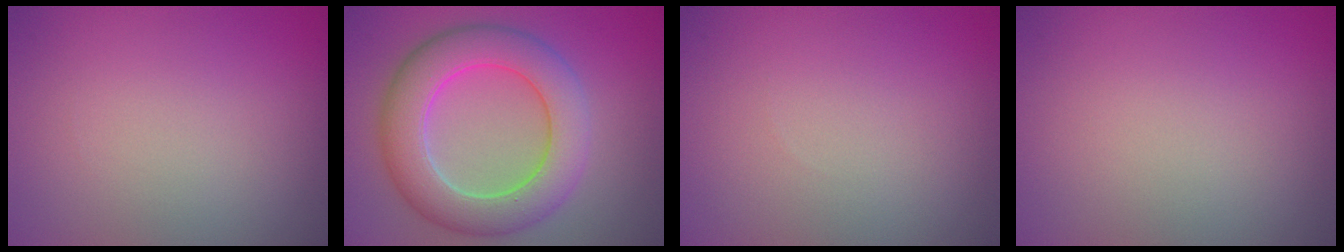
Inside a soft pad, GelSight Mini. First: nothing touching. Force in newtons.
{"total": 8.0, "press": 8.0, "slide": 0.1}
{"total": 0.0}
{"total": 0.0}